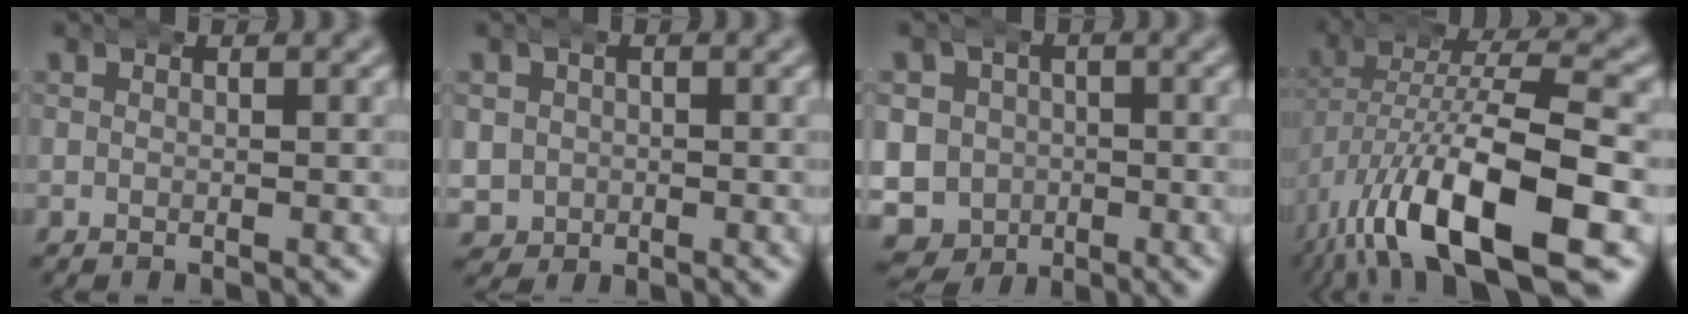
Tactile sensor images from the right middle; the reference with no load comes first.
{"total": 5.4, "force": [-0.2, 5.1, 1.7], "torque": [-0.059, -0.021, -0.001]}
{"total": 14.5, "force": [-3.7, 13.4, 4.1], "torque": [-0.125, -0.052, -0.064]}
{"total": 10.9, "force": [-4.8, 4.4, 8.7], "torque": [-0.172, -0.020, -0.053]}